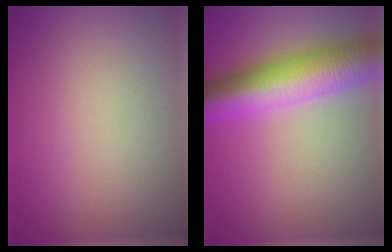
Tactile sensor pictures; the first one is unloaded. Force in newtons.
{"total": 9.6, "press": 9.6, "slide": 0.1}